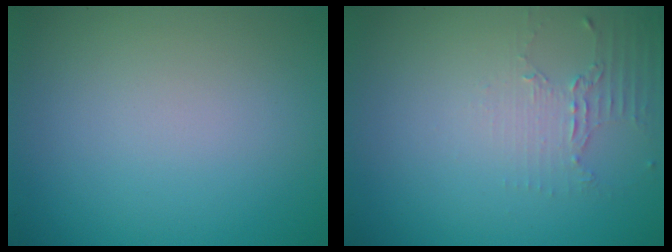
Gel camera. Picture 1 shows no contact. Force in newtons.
{"total": 2.1, "press": 1.5, "slide": 1.4}